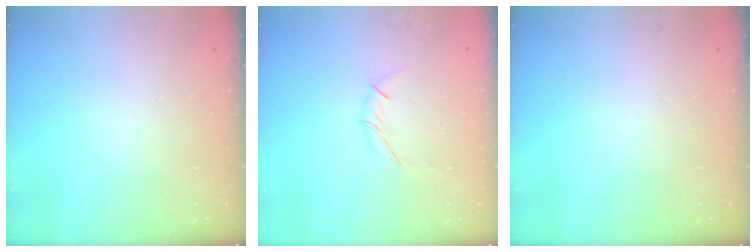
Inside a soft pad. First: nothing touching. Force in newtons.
{"total": 4.0, "press": 3.9, "slide": 1.0}
{"total": 0.0}